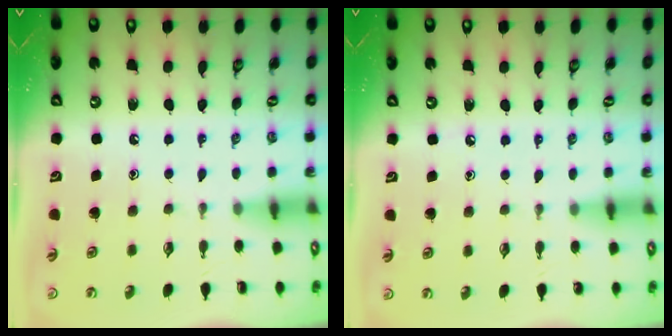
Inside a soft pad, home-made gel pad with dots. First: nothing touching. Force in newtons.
{"total": 3.9, "press": 3.8, "slide": 0.5}